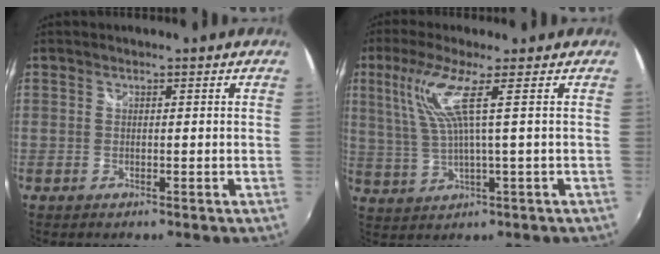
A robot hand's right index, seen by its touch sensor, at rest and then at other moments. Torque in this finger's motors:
{"motor_torque": [0.82, 0.19, 0.40, 0.13]}